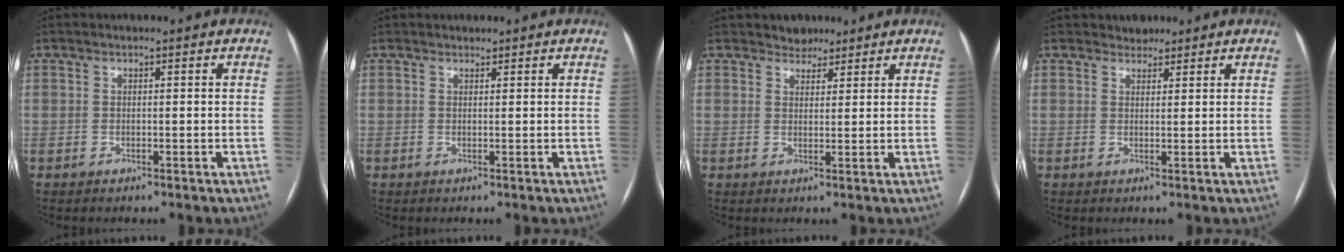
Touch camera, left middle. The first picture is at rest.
{"total": 0.6, "force": [0.5, 0.3, 0.0], "torque": [-0.004, 0.003, 0.009]}
{"total": 2.7, "force": [2.2, 1.5, 0.0], "torque": [0.002, 0.005, 0.033]}
{"total": 1.5, "force": [1.3, 0.8, -0.2], "torque": [0.003, 0.004, 0.018]}